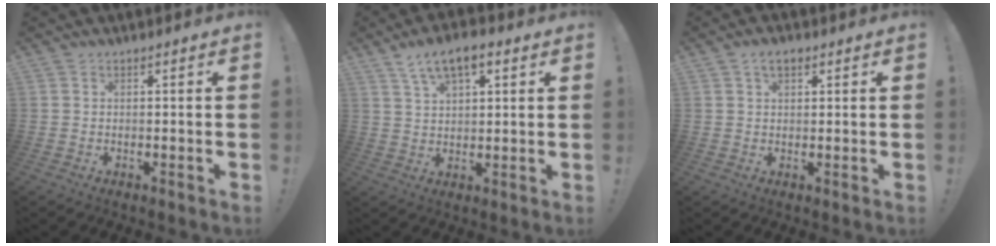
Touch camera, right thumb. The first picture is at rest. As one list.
[{"total": 8.4, "force": [4.6, 3.8, 5.8], "torque": [-0.090, -0.015, 0.085]}, {"total": 3.4, "force": [1.7, 1.9, 2.2], "torque": [-0.035, 0.002, 0.031]}]